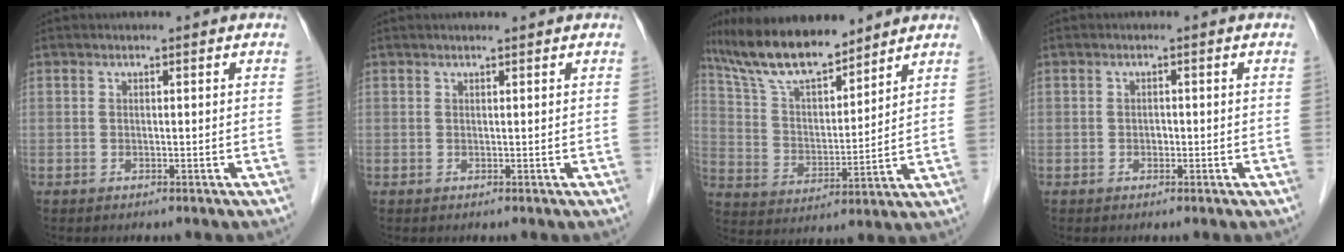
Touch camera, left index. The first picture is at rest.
{"total": 0.5, "force": [0.5, 0.0, 0.1], "torque": [-0.005, 0.002, 0.009]}
{"total": 9.6, "force": [7.9, 2.2, 4.9], "torque": [-0.099, 0.010, 0.150]}
{"total": 0.9, "force": [-0.4, 0.6, 0.4], "torque": [-0.006, -0.001, -0.009]}